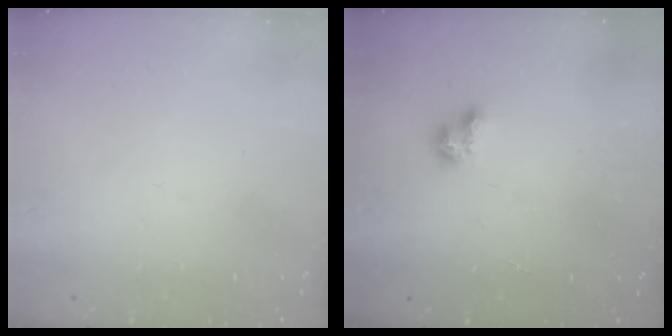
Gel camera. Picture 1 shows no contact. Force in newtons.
{"total": 1.0, "press": 1.0, "slide": 0.1}